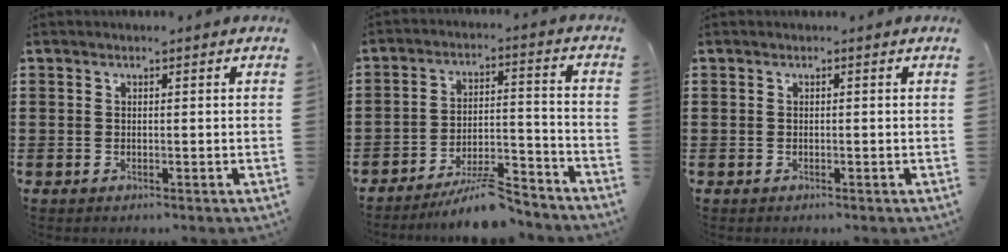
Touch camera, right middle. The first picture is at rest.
{"total": 7.6, "force": [-6.8, 0.8, 3.3], "torque": [-0.059, 0.004, -0.129]}
{"total": 0.0}